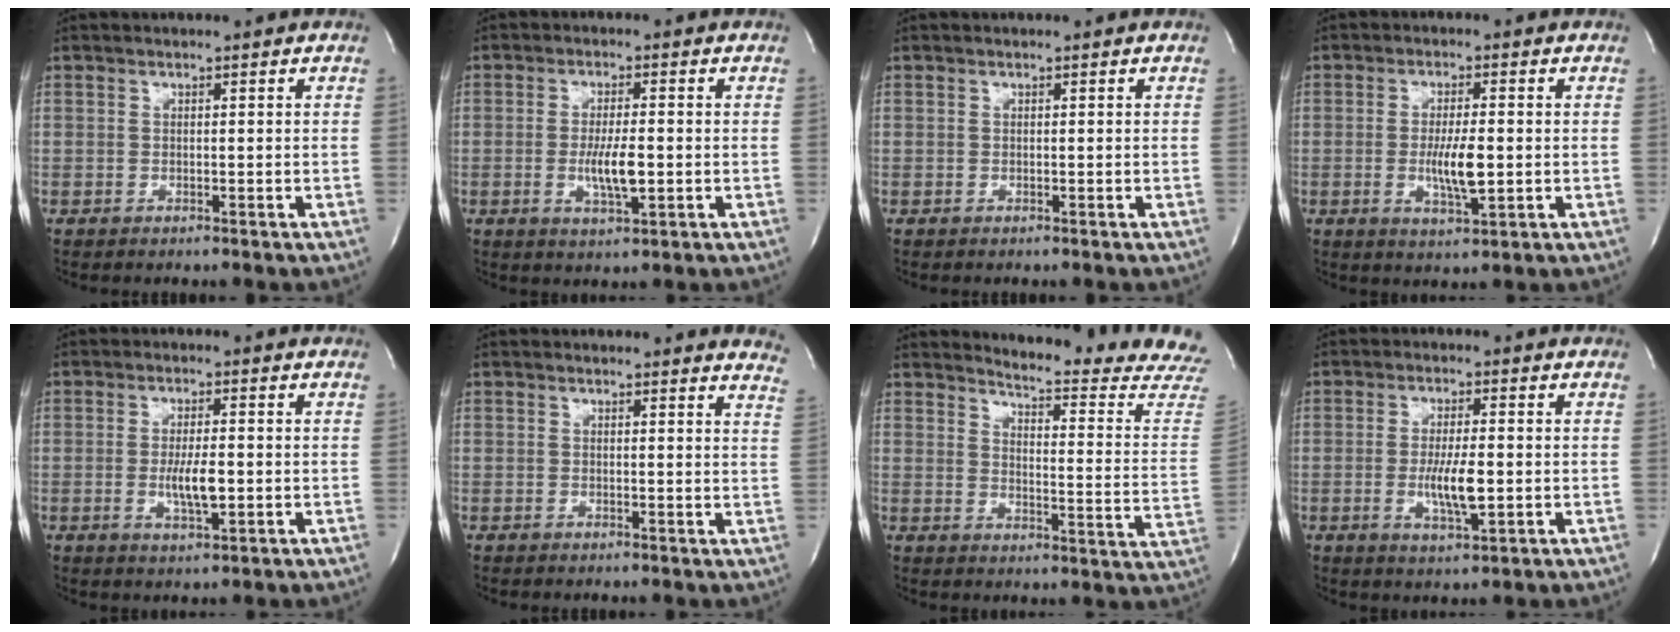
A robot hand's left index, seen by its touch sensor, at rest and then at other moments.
{"total": 5.4, "force": [-1.6, 0.9, 5.1], "torque": [-0.100, -0.014, -0.024]}
{"total": 0.0}
{"total": 5.9, "force": [-1.4, 1.0, 5.7], "torque": [-0.107, -0.016, -0.021]}
{"total": 4.8, "force": [-1.3, 0.9, 4.5], "torque": [-0.088, -0.012, -0.020]}
{"total": 8.7, "force": [8.5, 1.4, 1.4], "torque": [0.014, -0.041, 0.055]}
{"total": 17.1, "force": [16.8, -0.9, 3.3], "torque": [-0.046, -0.149, 0.179]}
{"total": 6.0, "force": [-1.5, 1.0, 5.8], "torque": [-0.111, -0.016, -0.024]}